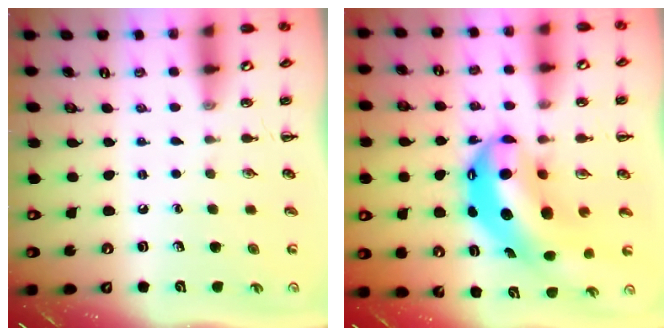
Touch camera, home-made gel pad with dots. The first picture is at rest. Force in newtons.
{"total": 13.6, "press": 13.3, "slide": 2.8}